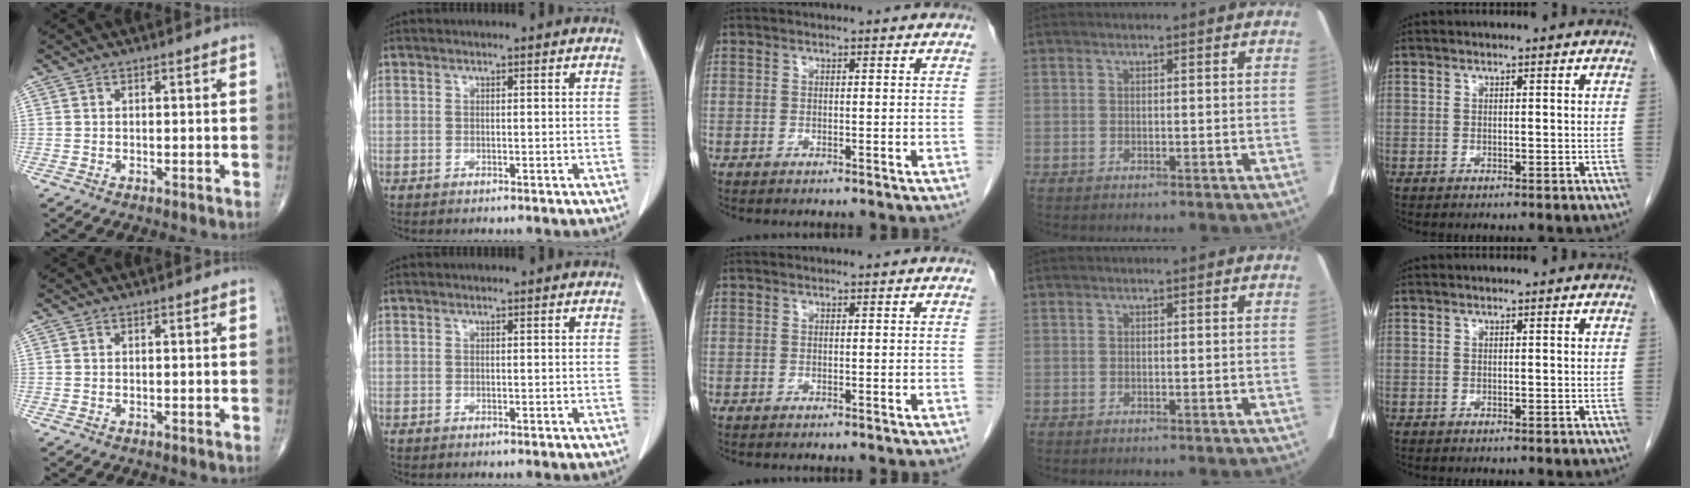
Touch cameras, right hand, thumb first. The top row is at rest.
{}